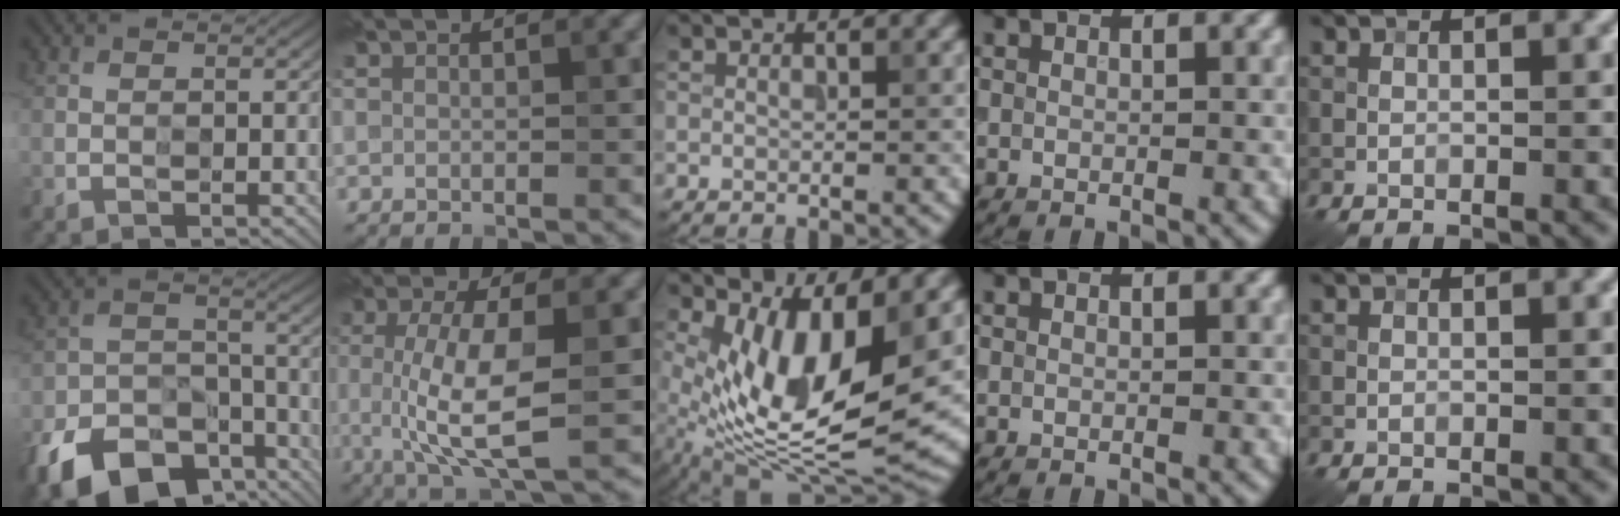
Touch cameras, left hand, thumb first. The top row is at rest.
{"thumb": {"total": 11.7, "force": [-8.6, 6.6, 4.4], "torque": [-0.090, -0.017, -0.158]}, "index": {"total": 6.7, "force": [-0.2, 2.1, 6.4], "torque": [-0.132, -0.011, -0.001]}, "middle": {"total": 10.7, "force": [1.3, 4.3, 9.7], "torque": [-0.186, -0.026, 0.029]}}